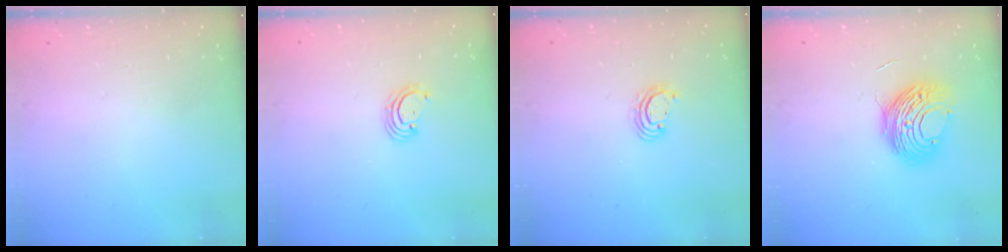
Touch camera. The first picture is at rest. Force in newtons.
{"total": 2.4, "press": 2.4, "slide": 0.2}
{"total": 3.6, "press": 3.6, "slide": 0.2}
{"total": 11.0, "press": 11.0, "slide": 0.6}